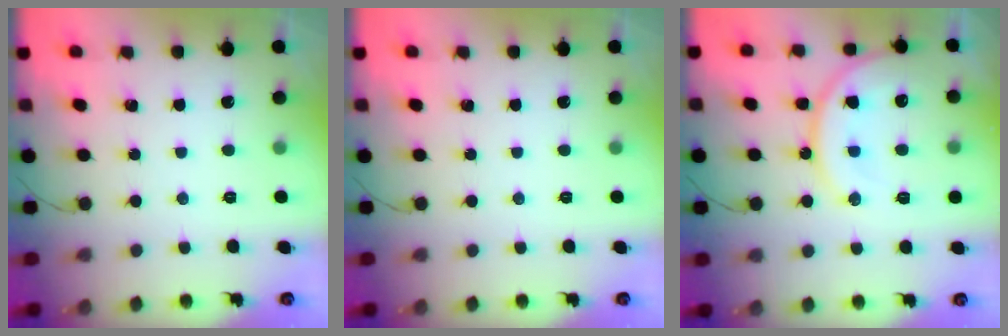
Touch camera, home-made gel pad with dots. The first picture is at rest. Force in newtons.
{"total": 0.0}
{"total": 16.3, "press": 16.2, "slide": 1.7}